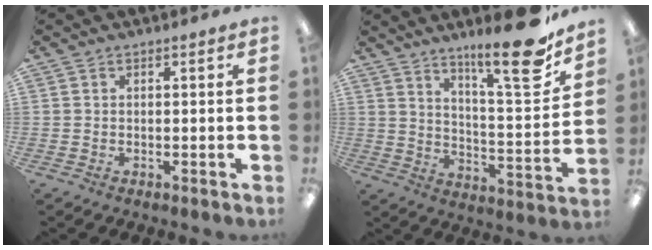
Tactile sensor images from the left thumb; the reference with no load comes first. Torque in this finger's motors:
{"motor_torque": [0.93, -0.25, 1.25, -1.51, 0.09]}